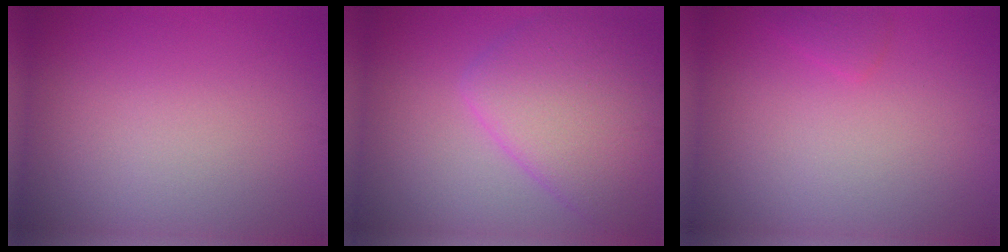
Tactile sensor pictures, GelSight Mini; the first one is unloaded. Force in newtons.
{"total": 6.9, "press": 6.9, "slide": 0.2}
{"total": 0.9, "press": 0.9, "slide": 0.1}